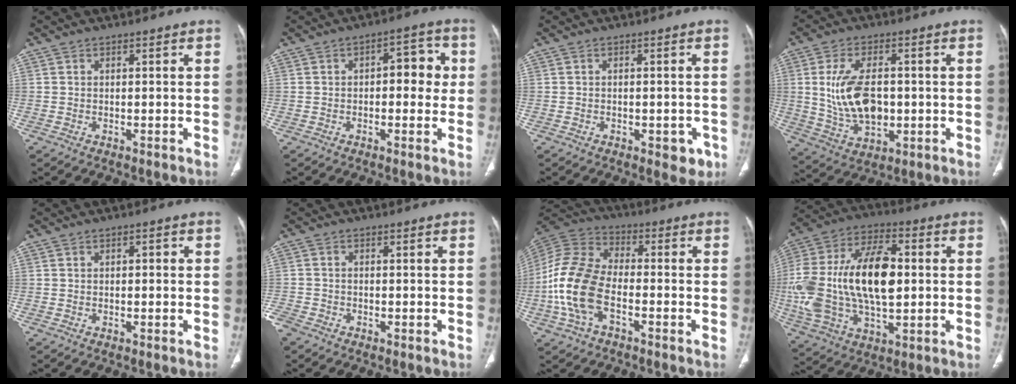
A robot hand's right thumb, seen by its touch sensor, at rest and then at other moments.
{"total": 7.3, "force": [0.4, 4.0, 6.1], "torque": [-0.042, 0.019, 0.001]}
{"total": 3.9, "force": [-1.6, 2.1, 2.8], "torque": [-0.015, 0.003, -0.015]}
{"total": 12.9, "force": [0.4, 7.7, 10.4], "torque": [-0.182, -0.004, 0.022]}
{"total": 1.1, "force": [0.1, 0.6, 0.9], "torque": [-0.008, 0.002, 0.000]}
{"total": 3.3, "force": [-2.3, 2.0, 1.2], "torque": [-0.033, 0.002, -0.046]}
{"total": 15.0, "force": [-4.1, 8.6, 11.6], "torque": [-0.253, 0.030, -0.084]}
{"total": 25.8, "force": [0.5, 13.8, 21.8], "torque": [-0.448, 0.013, 0.011]}